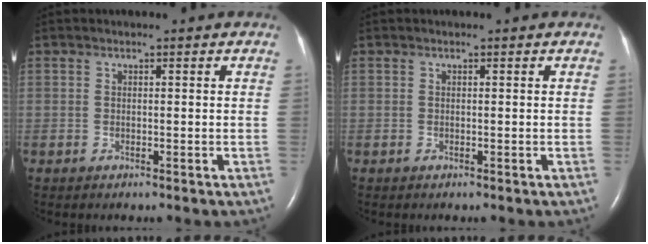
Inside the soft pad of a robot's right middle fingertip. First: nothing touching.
{"total": 0.0}